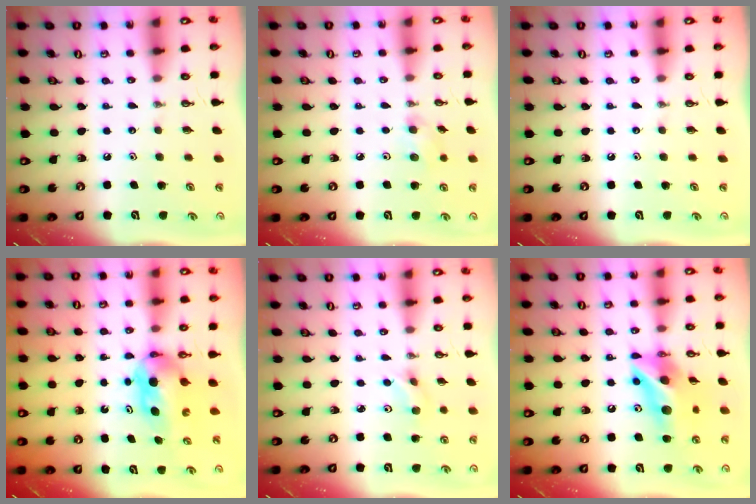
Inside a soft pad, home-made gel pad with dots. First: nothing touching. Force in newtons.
{"total": 6.4, "press": 5.7, "slide": 2.9}
{"total": 0.0}
{"total": 8.6, "press": 4.4, "slide": 7.4}
{"total": 3.5, "press": 3.4, "slide": 0.8}
{"total": 12.8, "press": 12.8, "slide": 1.3}